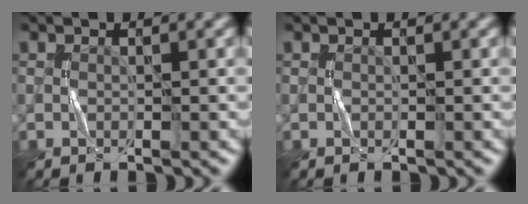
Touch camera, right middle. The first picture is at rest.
{"total": 0.0}